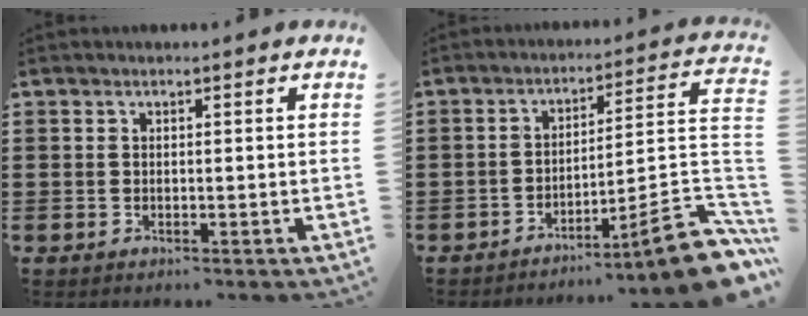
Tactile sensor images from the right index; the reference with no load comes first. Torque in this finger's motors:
{"motor_torque": [0.44, -0.34, 0.36, 0.06]}